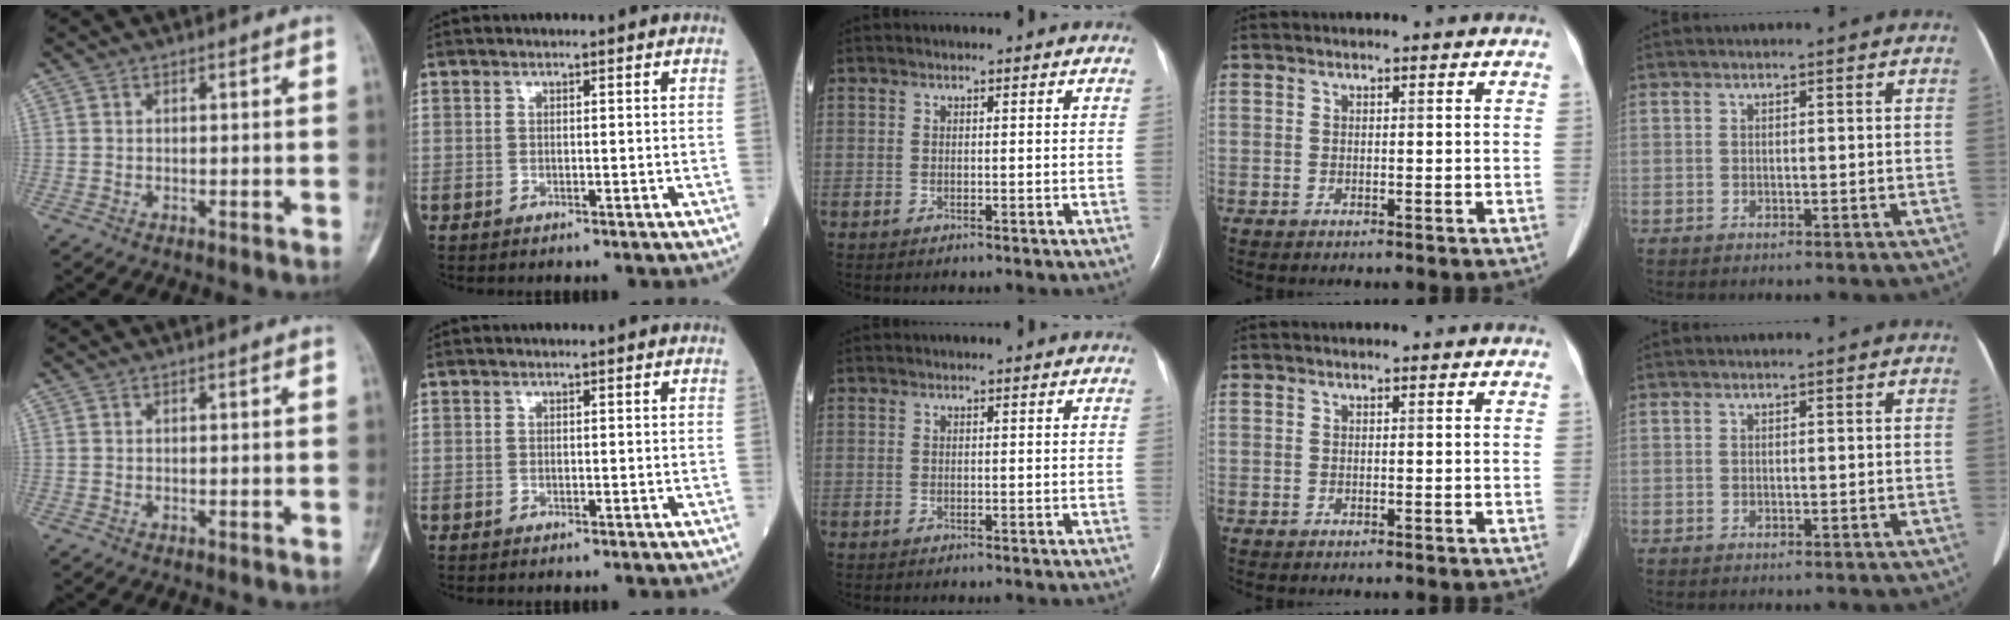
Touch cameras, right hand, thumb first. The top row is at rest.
{}